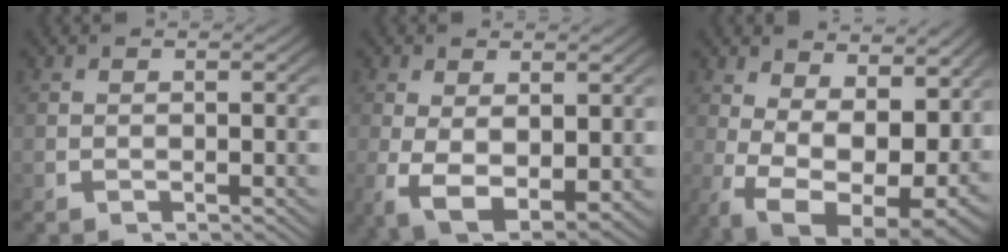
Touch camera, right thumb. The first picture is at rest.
{"total": 7.9, "force": [-2.6, 5.2, 5.4], "torque": [-0.128, -0.049, -0.016]}
{"total": 10.9, "force": [-1.9, 6.7, 8.5], "torque": [-0.173, -0.072, 0.006]}